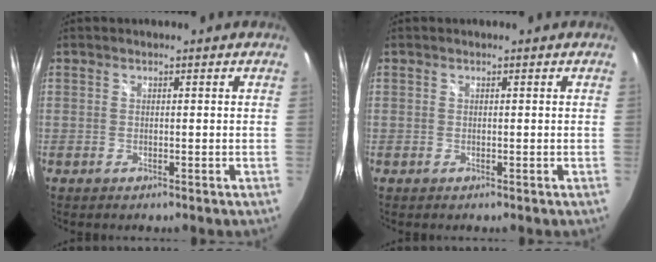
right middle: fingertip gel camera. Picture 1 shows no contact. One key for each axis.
{"total": 0.0}